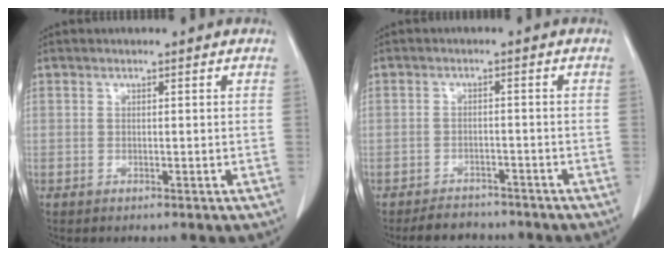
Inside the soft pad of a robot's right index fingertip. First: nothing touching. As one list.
[{"total": 4.6, "force": [-4.0, 2.1, 0.4], "torque": [-0.005, 0.001, -0.061]}]